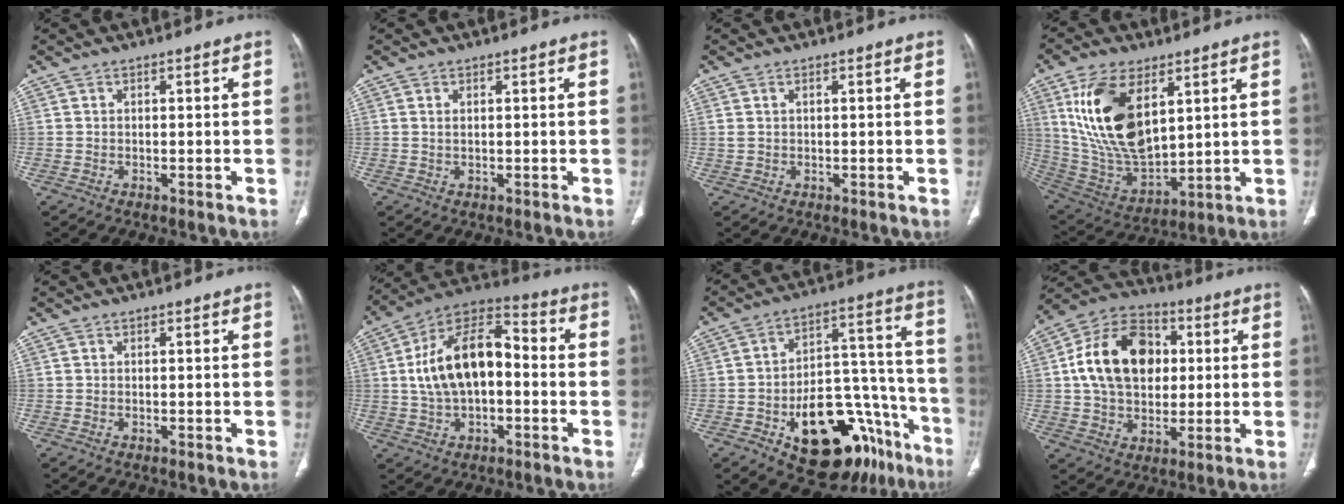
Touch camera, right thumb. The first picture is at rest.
{"total": 0.9, "force": [0.4, 0.4, 0.7], "torque": [-0.017, 0.003, 0.010]}
{"total": 1.4, "force": [0.6, 0.8, 1.0], "torque": [-0.029, 0.008, 0.021]}
{"total": 19.8, "force": [7.1, 10.2, 15.4], "torque": [-0.280, -0.031, 0.149]}
{"total": 0.0}
{"total": 16.9, "force": [-0.1, 9.6, 13.9], "torque": [-0.234, 0.043, -0.010]}
{"total": 26.0, "force": [-13.2, 13.9, 17.6], "torque": [-0.172, 0.101, -0.180]}
{"total": 18.2, "force": [2.6, 13.2, 12.3], "torque": [-0.184, 0.017, 0.042]}